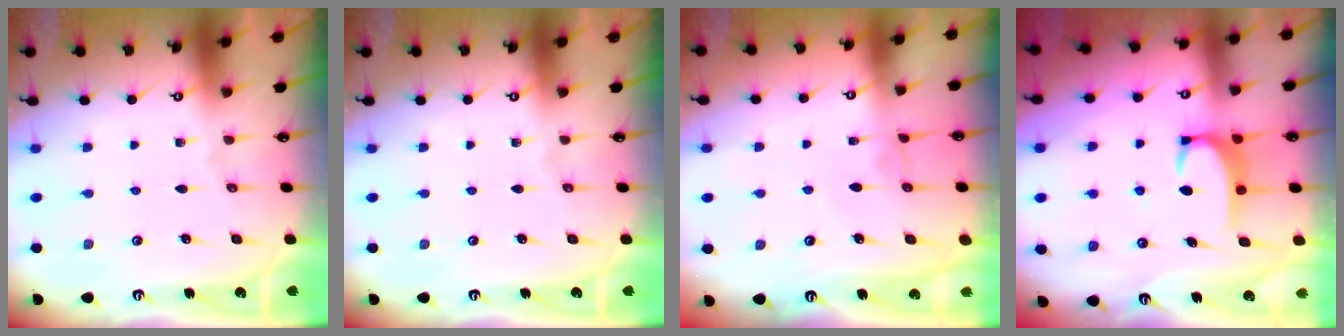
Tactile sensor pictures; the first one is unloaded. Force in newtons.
{"total": 0.0}
{"total": 1.4, "press": 1.3, "slide": 0.2}
{"total": 3.7, "press": 3.6, "slide": 0.5}